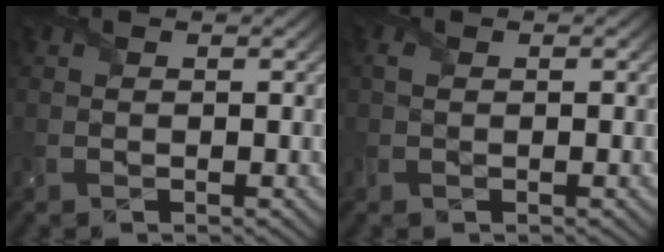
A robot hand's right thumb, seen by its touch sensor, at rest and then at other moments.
{"total": 0.9, "force": [0.0, 0.5, 0.8], "torque": [-0.023, 0.003, -0.003]}